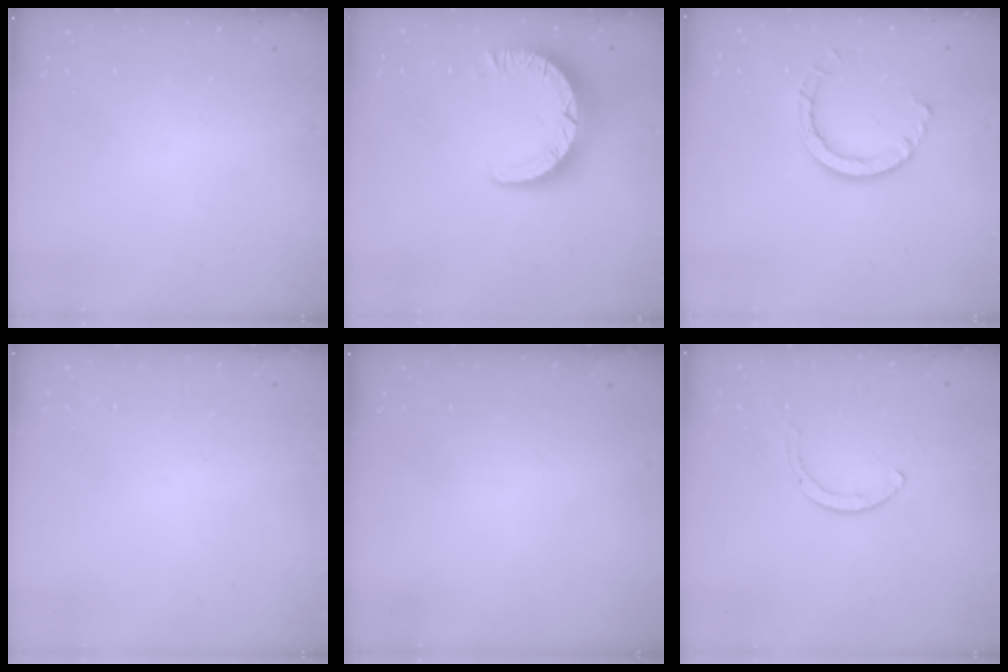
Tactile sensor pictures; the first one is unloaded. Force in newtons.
{"total": 9.0, "press": 9.0, "slide": 1.0}
{"total": 7.9, "press": 7.9, "slide": 0.5}
{"total": 2.4, "press": 2.4, "slide": 0.2}
{"total": 0.0}
{"total": 2.0, "press": 1.9, "slide": 0.3}